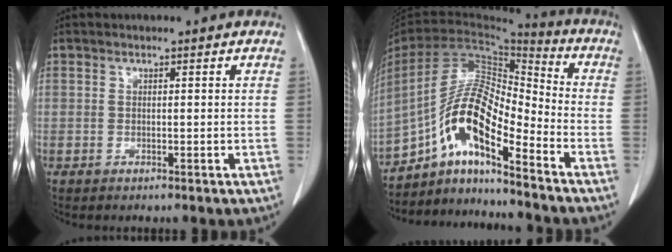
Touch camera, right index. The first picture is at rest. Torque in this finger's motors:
{"motor_torque": [1.62, -0.52, 0.47, 0.16]}